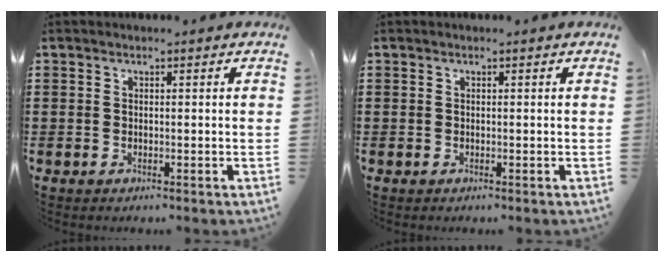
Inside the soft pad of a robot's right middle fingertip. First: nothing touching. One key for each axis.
{"total": 0.0}